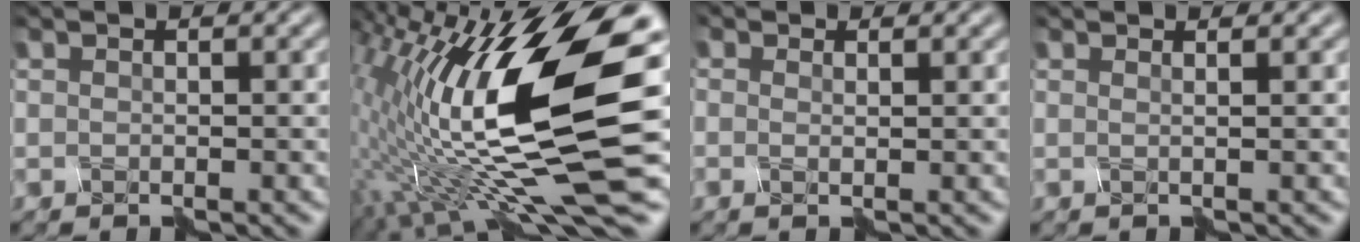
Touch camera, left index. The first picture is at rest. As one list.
[{"total": 17.0, "force": [-0.1, 4.9, 16.3], "torque": [-0.297, 0.005, -0.004]}, {"total": 0.7, "force": [0.4, 0.5, 0.1], "torque": [0.006, -0.001, -0.007]}, {"total": 1.9, "force": [1.0, 1.1, 1.2], "torque": [0.007, 0.018, -0.019]}]